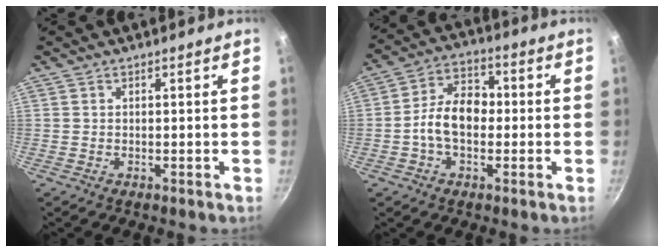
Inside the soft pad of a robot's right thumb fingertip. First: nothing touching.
{"total": 9.9, "force": [-1.0, 6.5, 7.4], "torque": [-0.121, 0.031, -0.029]}